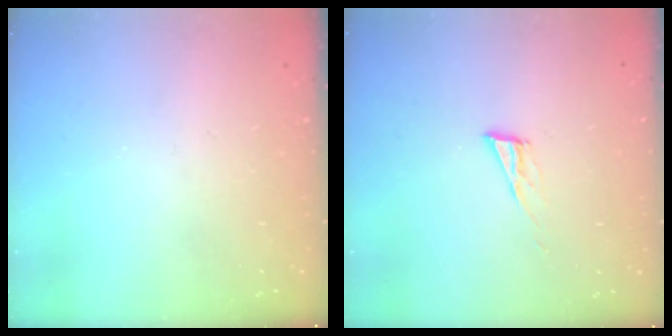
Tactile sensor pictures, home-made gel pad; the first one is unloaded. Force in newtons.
{"total": 7.0, "press": 6.9, "slide": 0.9}